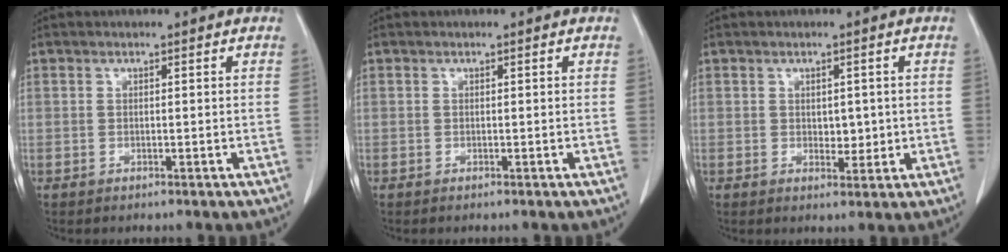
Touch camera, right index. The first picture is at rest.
{"total": 0.0}
{"total": 2.8, "force": [0.2, 1.7, 2.2], "torque": [-0.027, -0.003, 0.009]}